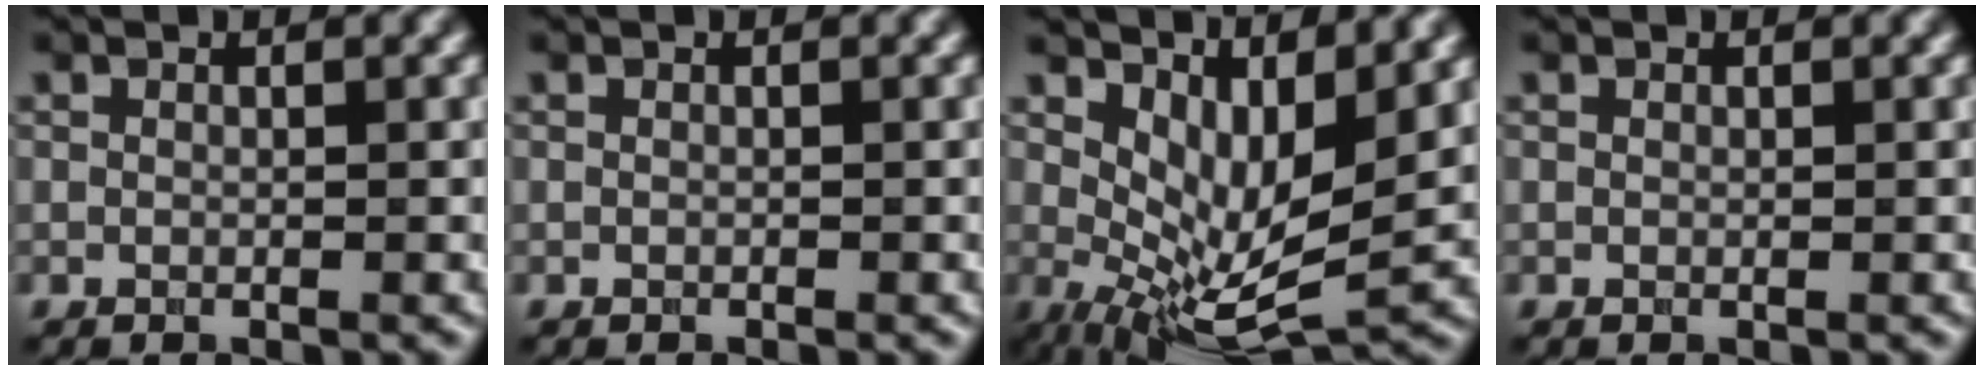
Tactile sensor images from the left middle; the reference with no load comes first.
{"total": 0.0}
{"total": 7.2, "force": [2.5, 2.9, 6.1], "torque": [-0.111, -0.020, 0.053]}
{"total": 0.0}